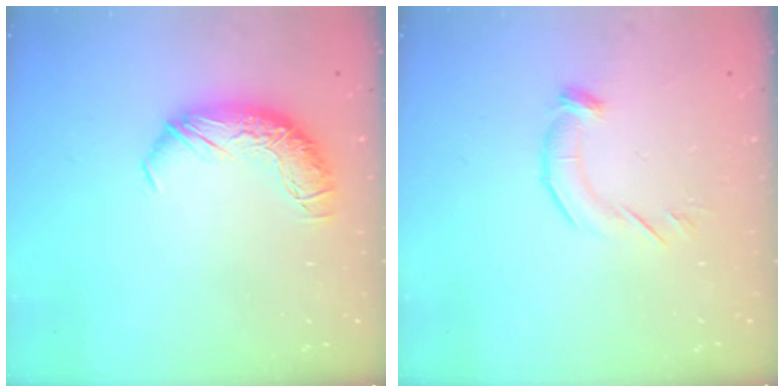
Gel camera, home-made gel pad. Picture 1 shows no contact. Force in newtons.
{"total": 3.4, "press": 3.3, "slide": 0.7}